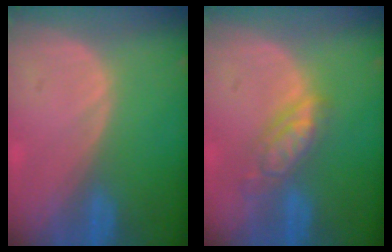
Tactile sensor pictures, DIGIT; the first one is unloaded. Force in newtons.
{"total": 5.7, "press": 5.0, "slide": 2.7}